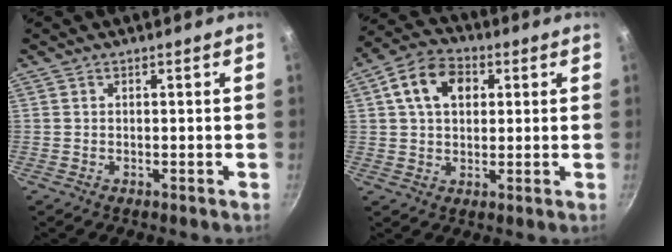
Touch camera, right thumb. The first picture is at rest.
{"total": 10.3, "force": [2.9, 7.3, 6.7], "torque": [-0.100, 0.011, 0.036]}